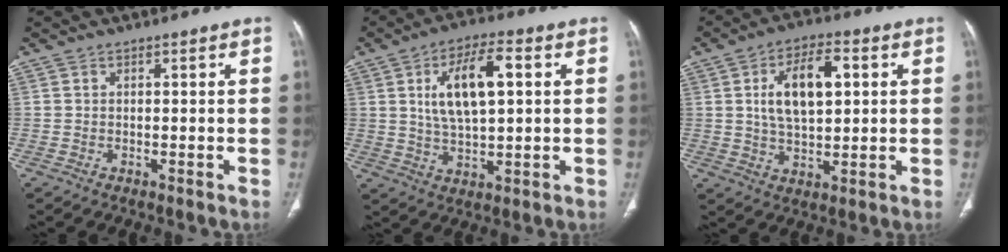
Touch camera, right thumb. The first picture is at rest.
{"total": 12.2, "force": [2.8, 5.2, 10.7], "torque": [-0.183, 0.004, 0.050]}
{"total": 11.8, "force": [2.6, 6.0, 9.9], "torque": [-0.158, 0.004, 0.044]}